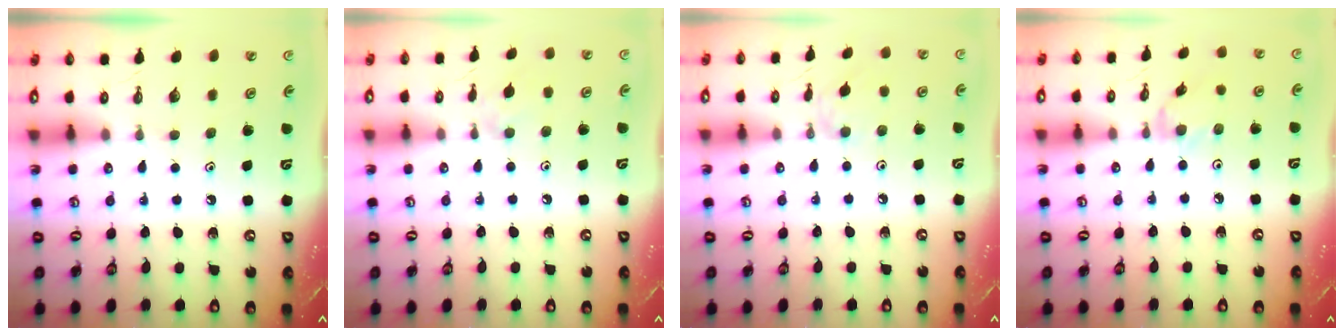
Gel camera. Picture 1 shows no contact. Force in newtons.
{"total": 5.0, "press": 4.9, "slide": 0.6}
{"total": 1.3, "press": 1.2, "slide": 0.4}
{"total": 2.4, "press": 2.4, "slide": 0.3}